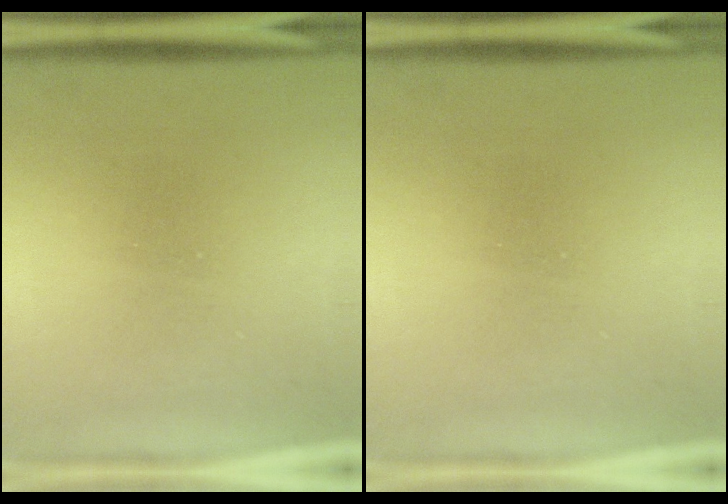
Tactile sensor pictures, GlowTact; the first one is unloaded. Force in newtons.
{"total": 0.0}